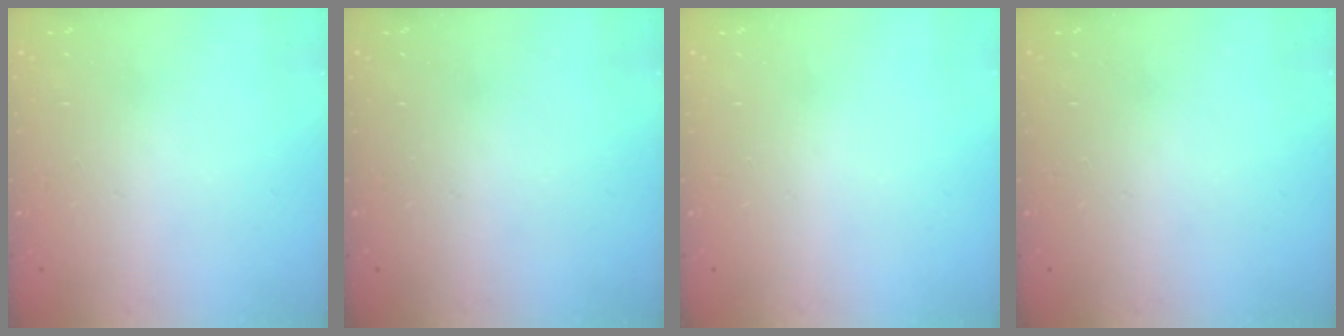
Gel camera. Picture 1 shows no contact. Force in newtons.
{"total": 0.0}
{"total": 0.0}
{"total": 0.0}